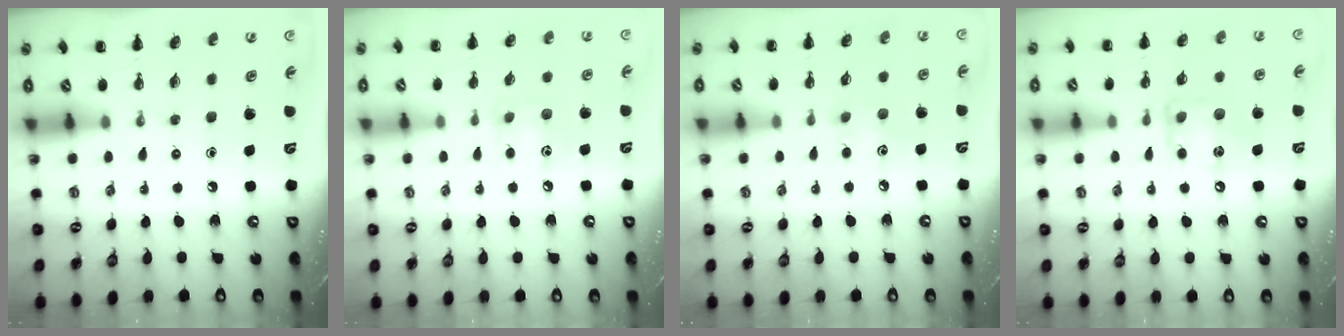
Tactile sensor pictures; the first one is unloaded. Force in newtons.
{"total": 6.6, "press": 6.5, "slide": 1.2}
{"total": 4.0, "press": 3.9, "slide": 1.0}
{"total": 10.5, "press": 10.5, "slide": 0.9}